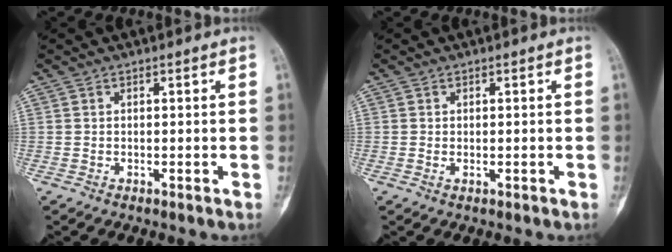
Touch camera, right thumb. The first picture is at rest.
{"total": 0.8, "force": [-0.1, 0.5, 0.6], "torque": [-0.014, 0.006, -0.001]}